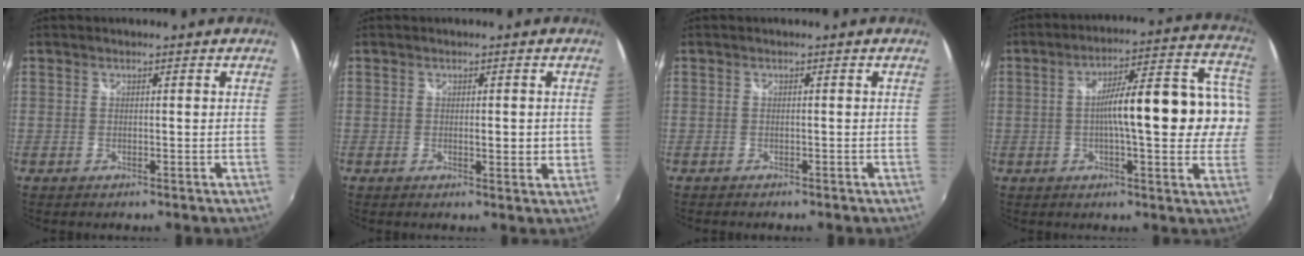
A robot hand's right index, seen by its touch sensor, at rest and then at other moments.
{"total": 2.8, "force": [0.1, 1.1, 2.5], "torque": [-0.038, -0.003, 0.004]}
{"total": 0.8, "force": [-0.8, 0.2, 0.1], "torque": [-0.006, -0.004, -0.015]}
{"total": 17.6, "force": [-0.4, 3.9, 17.2], "torque": [-0.244, 0.030, -0.009]}